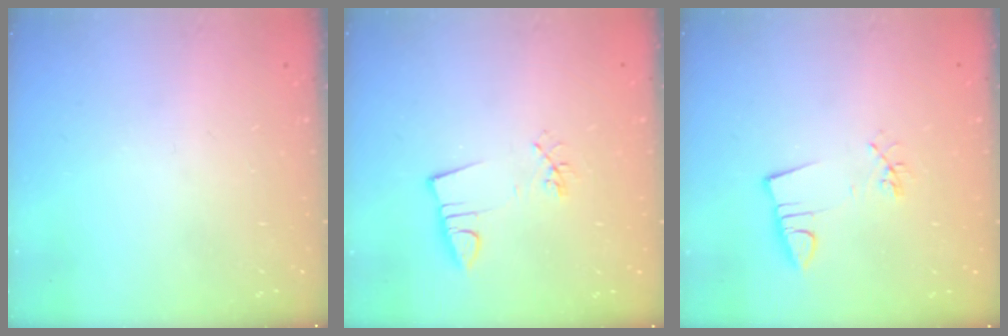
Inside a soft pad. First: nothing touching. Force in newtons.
{"total": 2.5, "press": 0.9, "slide": 2.4}
{"total": 3.0, "press": 1.6, "slide": 2.5}